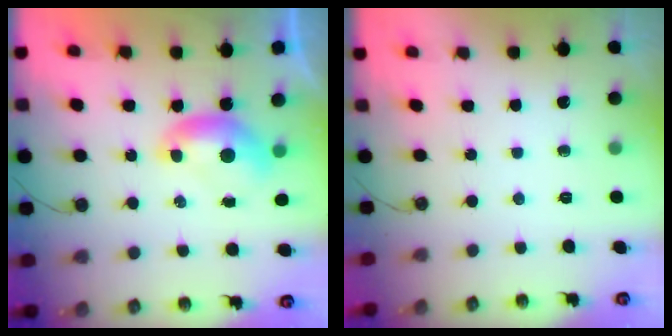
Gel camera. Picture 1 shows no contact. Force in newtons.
{"total": 0.0}